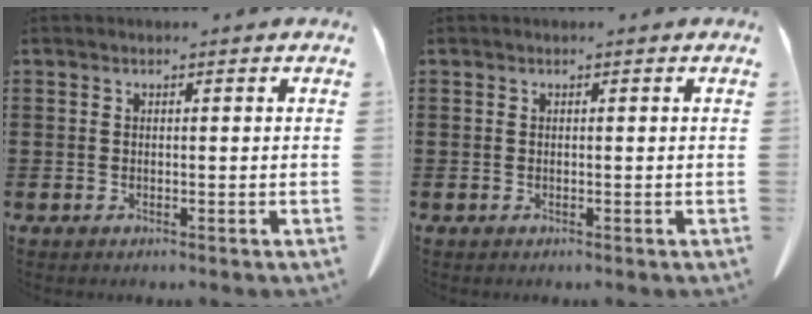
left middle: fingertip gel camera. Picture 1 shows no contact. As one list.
[{"total": 0.0}]